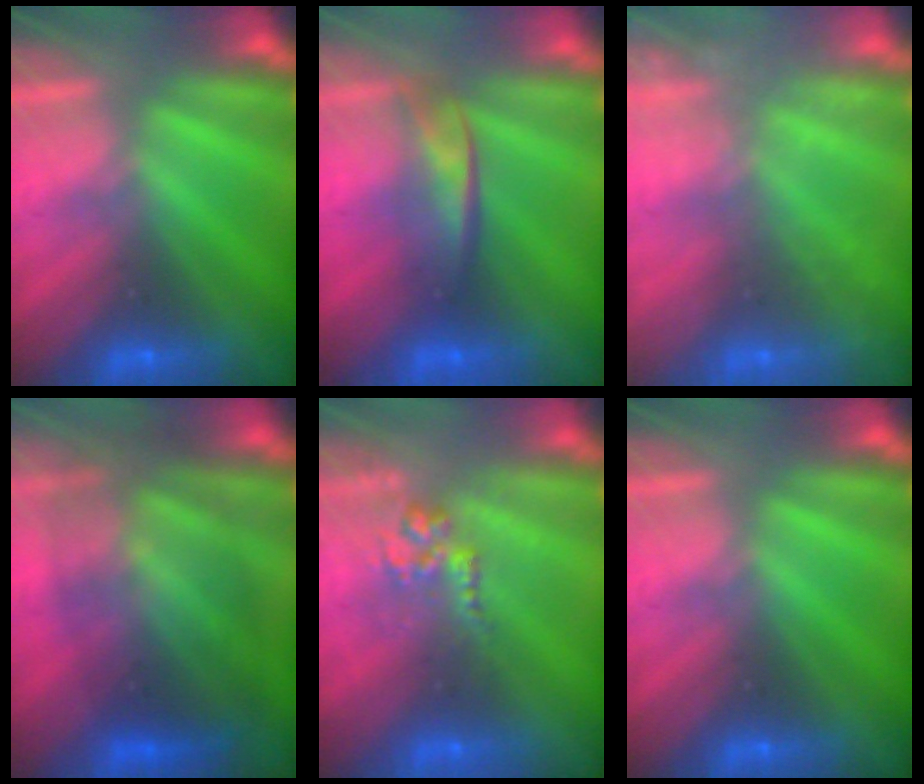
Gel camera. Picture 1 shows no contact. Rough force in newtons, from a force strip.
{"total": 2.1}
{"total": 2.4}
{"total": 9.4}
{"total": 2.8}
{"total": 0.0}